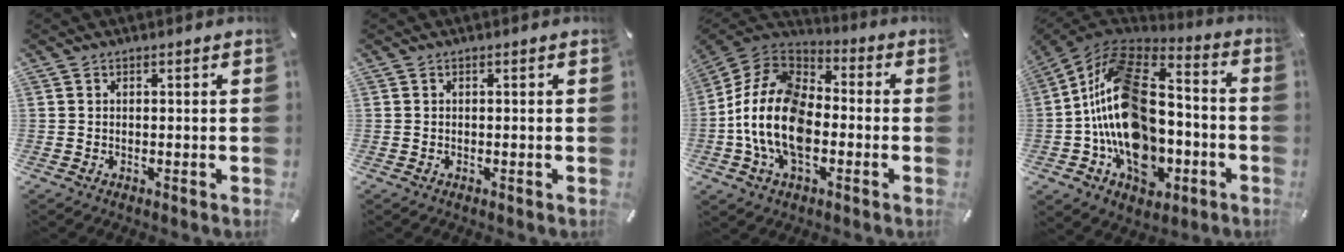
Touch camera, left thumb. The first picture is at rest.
{"total": 0.0}
{"total": 17.2, "force": [-5.2, 11.0, 12.2], "torque": [-0.275, 0.022, -0.102]}
{"total": 23.5, "force": [-3.1, 16.6, 16.4], "torque": [-0.304, 0.010, -0.050]}